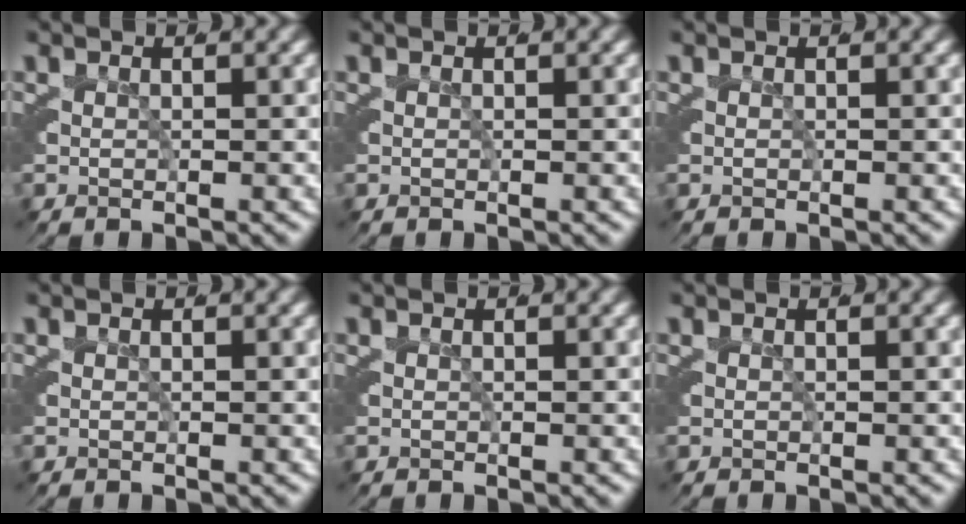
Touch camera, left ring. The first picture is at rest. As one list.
[{"total": 0.0}, {"total": 0.0}, {"total": 0.0}, {"total": 0.0}, {"total": 0.0}]